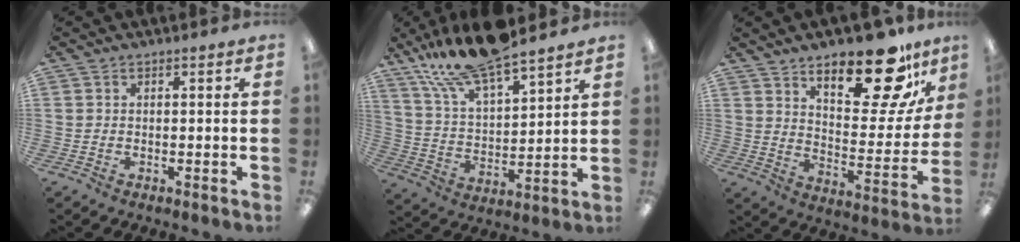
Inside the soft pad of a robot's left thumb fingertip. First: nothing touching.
{"total": 16.9, "force": [14.3, 4.4, 7.9], "torque": [-0.171, -0.077, 0.254]}
{"total": 21.1, "force": [14.7, 7.1, 13.2], "torque": [-0.180, -0.097, 0.235]}